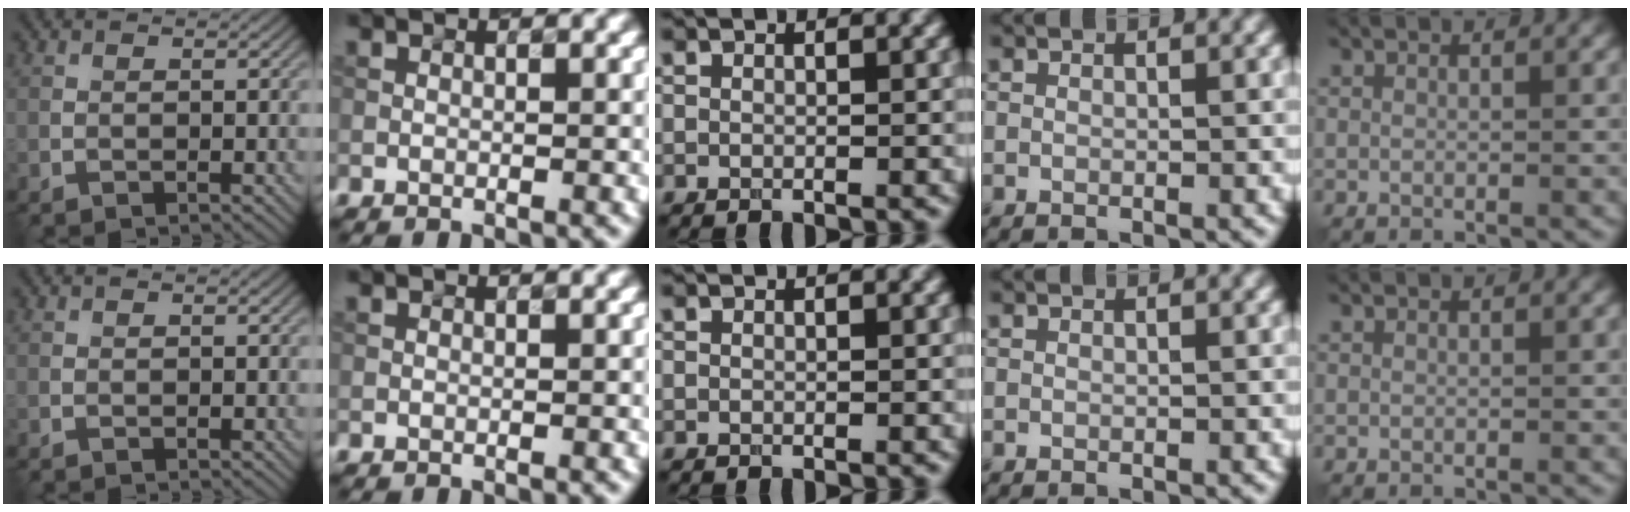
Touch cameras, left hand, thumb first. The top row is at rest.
{}